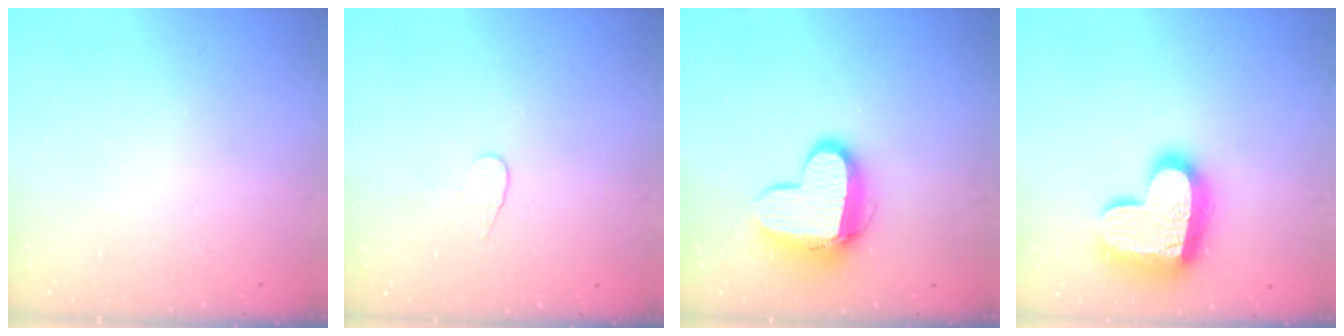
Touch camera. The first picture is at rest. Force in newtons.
{"total": 3.7, "press": 3.7, "slide": 0.4}
{"total": 11.4, "press": 11.4, "slide": 1.1}
{"total": 17.6, "press": 17.6, "slide": 1.5}